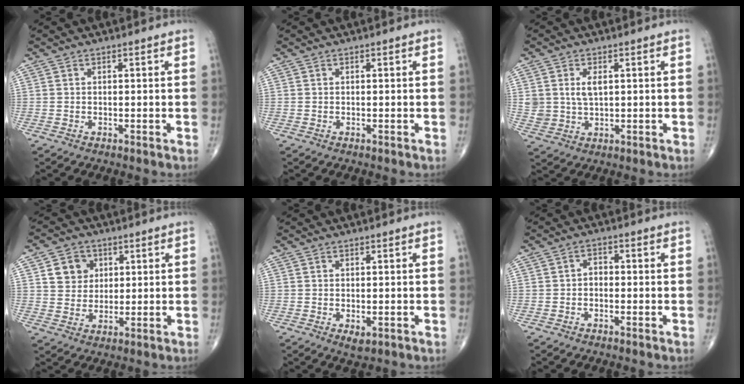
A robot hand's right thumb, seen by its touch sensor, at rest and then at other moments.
{"total": 0.0}
{"total": 4.9, "force": [1.3, 3.0, 3.6], "torque": [-0.062, -0.007, 0.032]}
{"total": 6.5, "force": [2.2, 5.7, 2.2], "torque": [-0.009, -0.006, 0.038]}
{"total": 2.0, "force": [-0.6, 1.0, 1.7], "torque": [-0.025, -0.004, -0.006]}
{"total": 2.1, "force": [-0.4, 1.6, 1.4], "torque": [-0.010, 0.012, -0.014]}